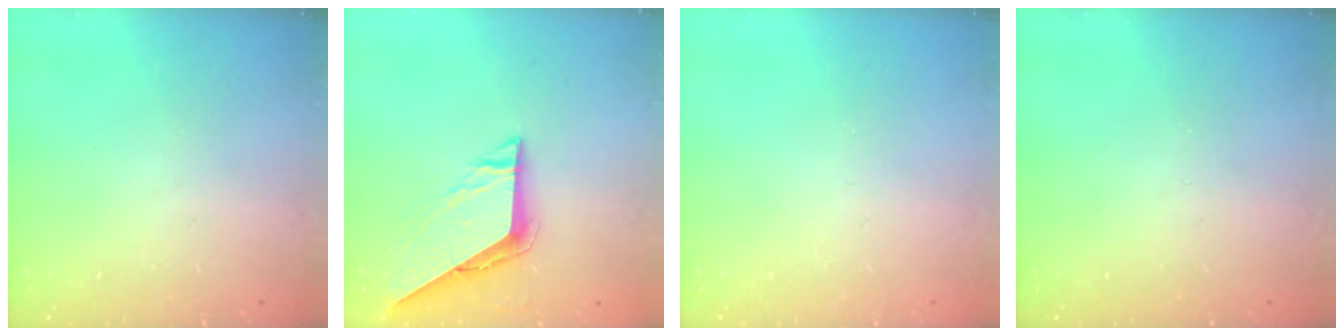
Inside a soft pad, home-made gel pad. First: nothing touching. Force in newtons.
{"total": 7.4, "press": 7.4, "slide": 0.6}
{"total": 0.0}
{"total": 0.0}